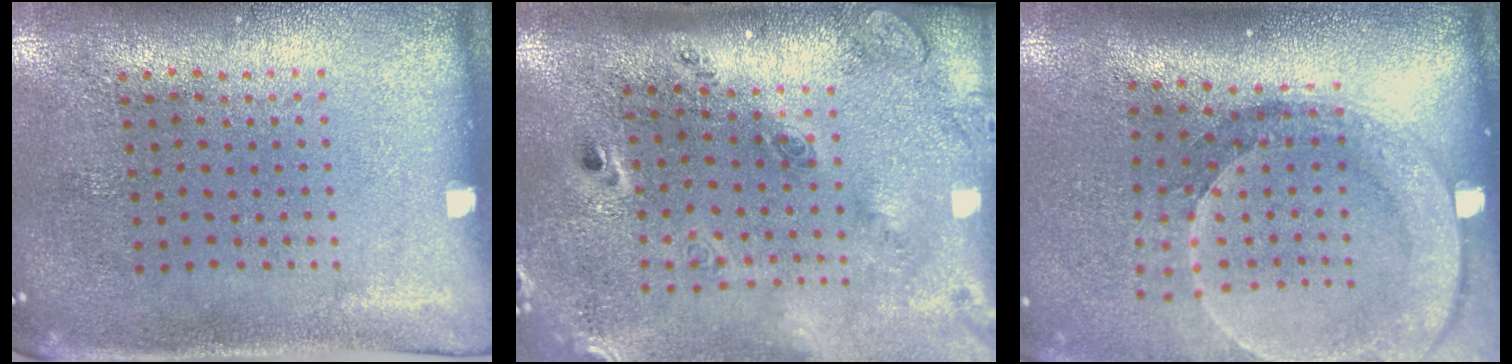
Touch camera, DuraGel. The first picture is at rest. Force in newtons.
{"total": 2.8, "press": 2.0, "slide": 1.9}
{"total": 2.6, "press": 2.0, "slide": 1.7}